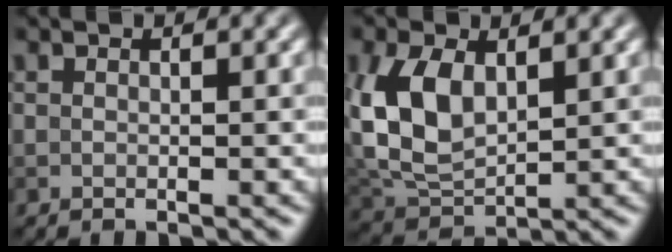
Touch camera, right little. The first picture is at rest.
{"total": 6.6, "force": [1.1, 3.9, 5.2], "torque": [-0.123, 0.001, 0.025]}